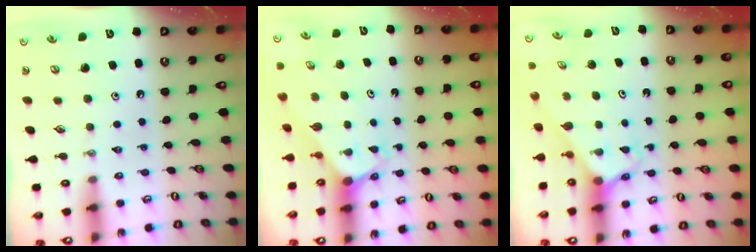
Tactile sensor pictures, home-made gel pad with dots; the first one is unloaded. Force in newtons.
{"total": 2.9, "press": 2.9, "slide": 0.2}
{"total": 2.5, "press": 2.5, "slide": 0.1}